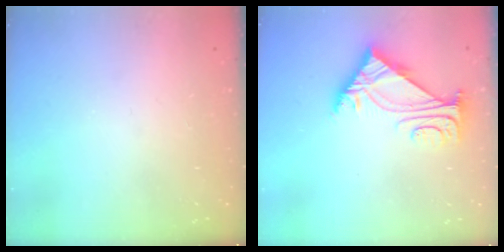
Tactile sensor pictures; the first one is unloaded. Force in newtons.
{"total": 6.1, "press": 6.0, "slide": 1.1}